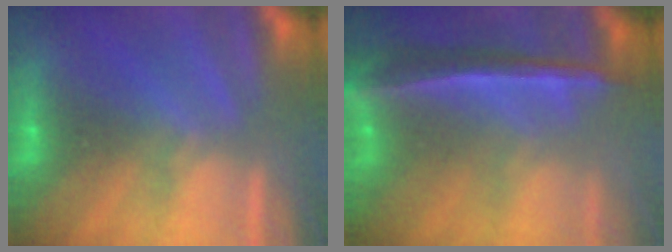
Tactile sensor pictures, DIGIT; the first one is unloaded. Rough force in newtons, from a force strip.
{"total": 8.4}